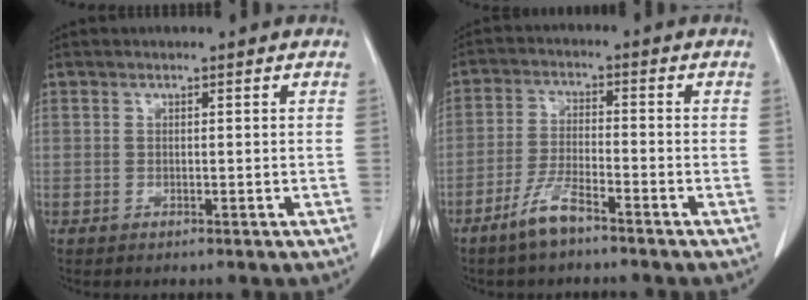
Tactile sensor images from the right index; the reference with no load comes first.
{"total": 5.7, "force": [-4.2, 0.9, 3.6], "torque": [-0.082, -0.005, -0.084]}